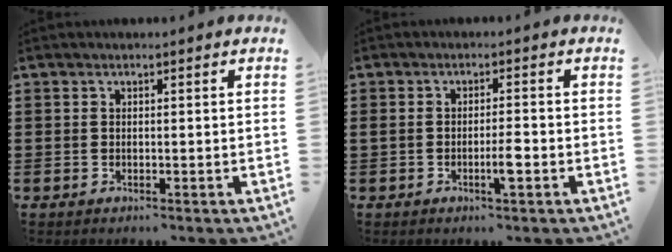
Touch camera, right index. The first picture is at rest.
{"total": 3.2, "force": [-1.2, 0.5, 3.0], "torque": [-0.052, 0.002, -0.021]}